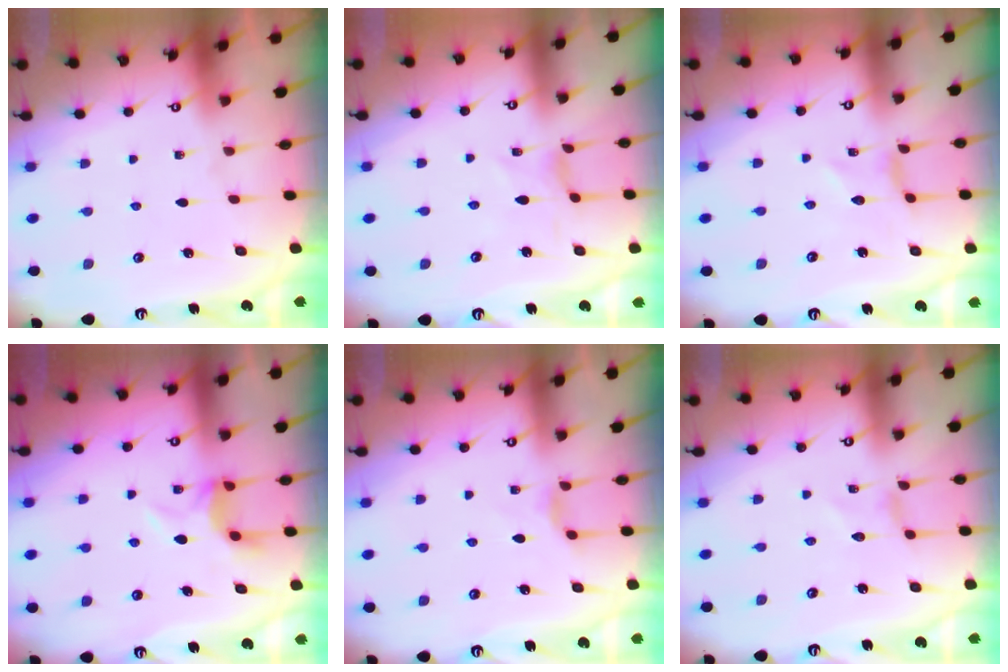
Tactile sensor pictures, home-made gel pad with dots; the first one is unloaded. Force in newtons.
{"total": 0.8, "press": 0.8, "slide": 0.2}
{"total": 0.0}
{"total": 6.2, "press": 6.1, "slide": 1.3}
{"total": 2.6, "press": 2.6, "slide": 0.4}
{"total": 0.0}